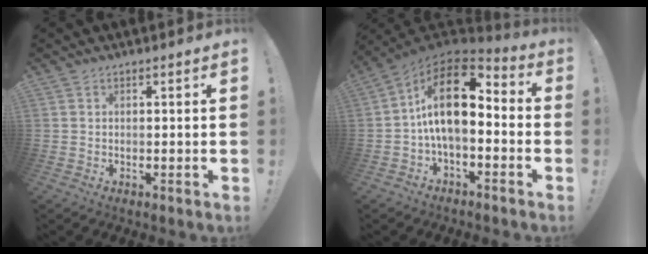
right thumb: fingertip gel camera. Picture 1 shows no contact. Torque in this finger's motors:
{"motor_torque": [0.26, 0.77, 1.25, -1.02, 0.18]}